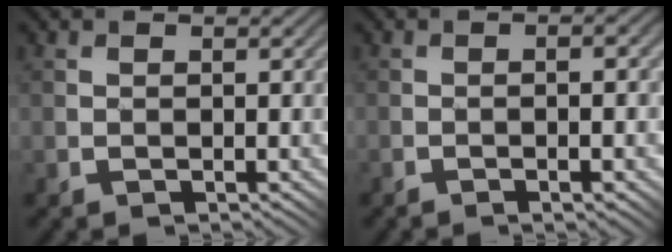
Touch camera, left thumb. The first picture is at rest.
{"total": 4.9, "force": [-1.8, 0.9, 4.4], "torque": [-0.056, 0.002, -0.019]}